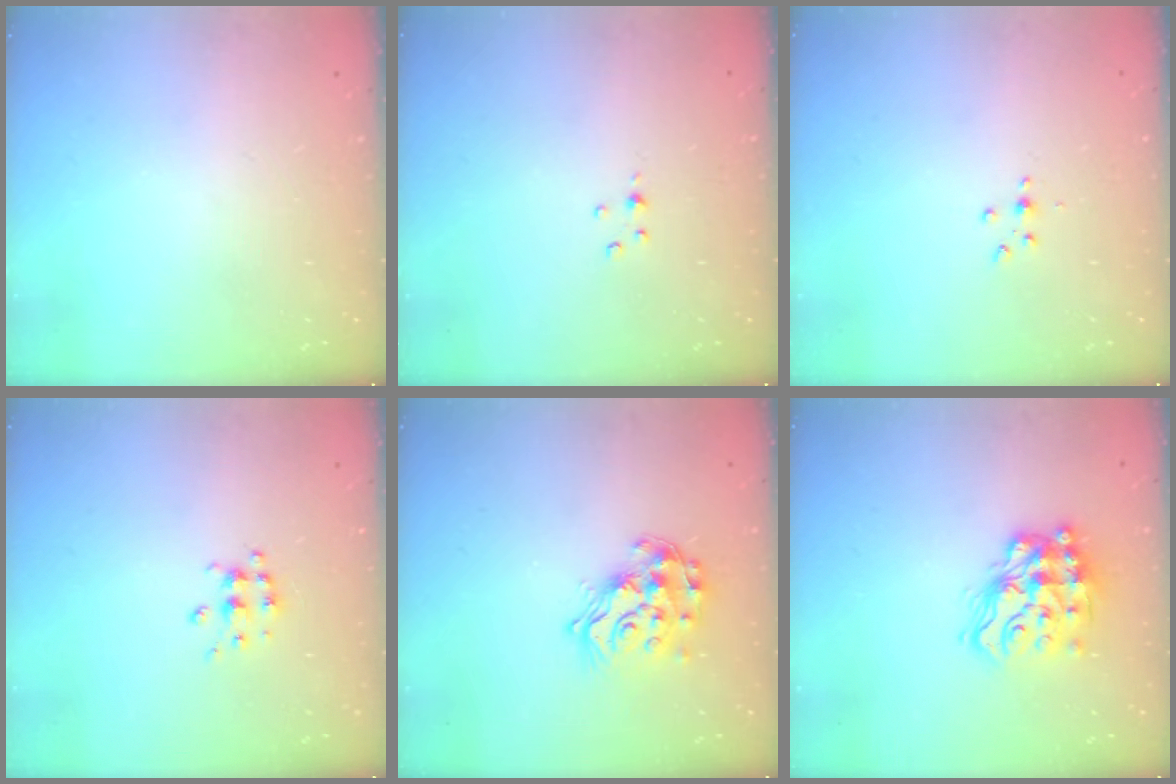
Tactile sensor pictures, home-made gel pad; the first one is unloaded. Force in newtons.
{"total": 2.5, "press": 2.5, "slide": 0.3}
{"total": 3.0, "press": 2.9, "slide": 0.4}
{"total": 5.7, "press": 5.7, "slide": 0.5}
{"total": 16.4, "press": 16.4, "slide": 1.0}
{"total": 15.7, "press": 15.6, "slide": 1.7}